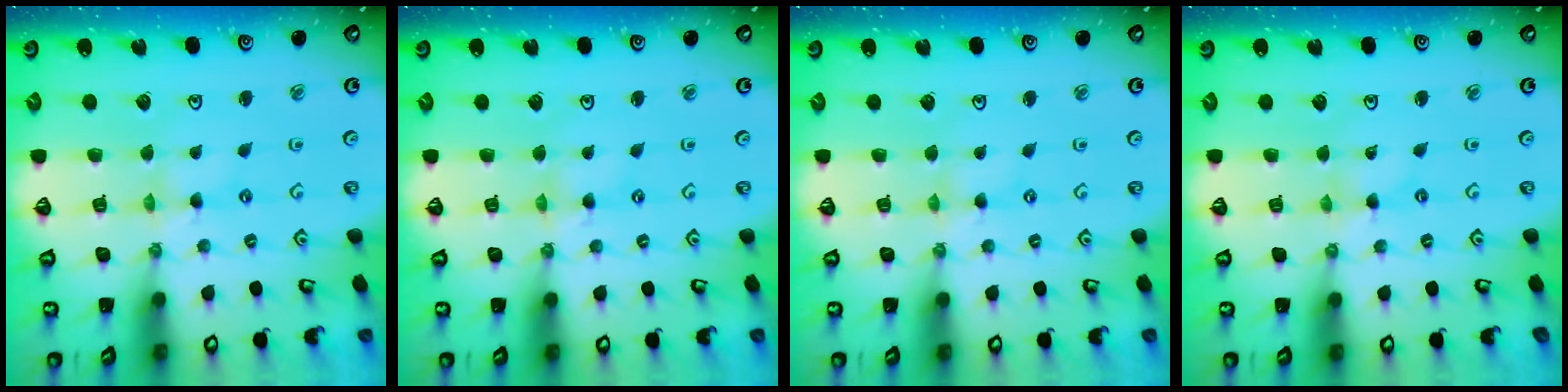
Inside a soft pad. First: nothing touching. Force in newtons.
{"total": 0.0}
{"total": 0.6, "press": 0.6, "slide": 0.1}
{"total": 0.0}